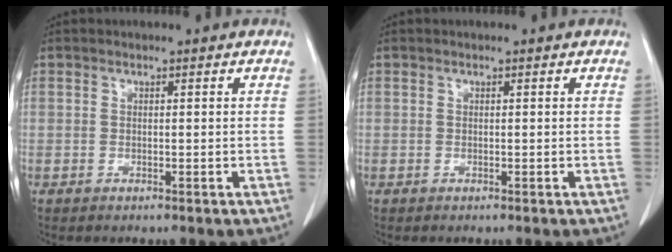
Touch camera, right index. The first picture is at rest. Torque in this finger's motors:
{"motor_torque": [0.00, 0.00, 0.00, 0.00]}